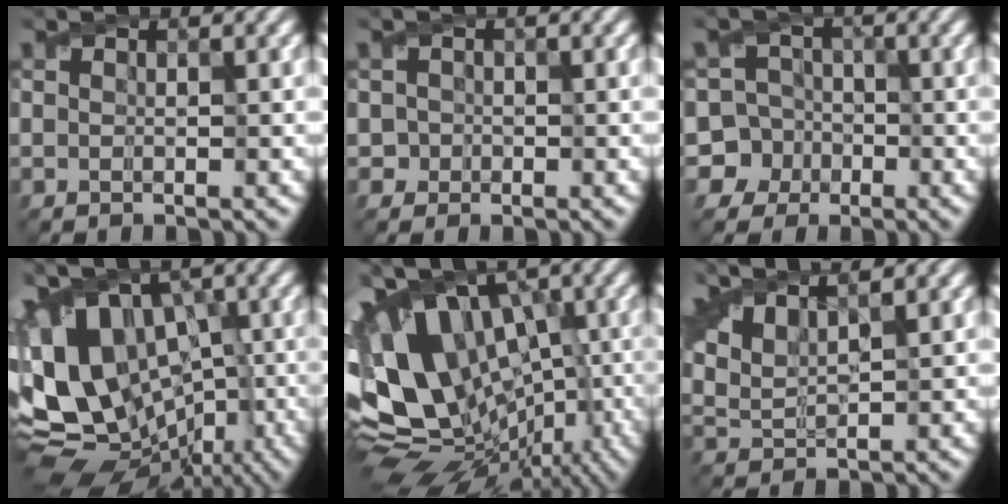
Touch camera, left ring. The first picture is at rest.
{"total": 1.5, "force": [-0.1, 1.5, 0.2], "torque": [0.012, 0.009, -0.002]}
{"total": 8.1, "force": [-2.6, 7.6, 1.0], "torque": [-0.032, 0.008, -0.069]}
{"total": 14.7, "force": [-0.8, 10.7, 10.1], "torque": [-0.181, 0.004, 0.016]}
{"total": 16.1, "force": [0.6, 11.0, 11.8], "torque": [-0.203, 0.011, 0.033]}
{"total": 4.4, "force": [3.5, 1.1, 2.4], "torque": [-0.070, 0.013, 0.078]}